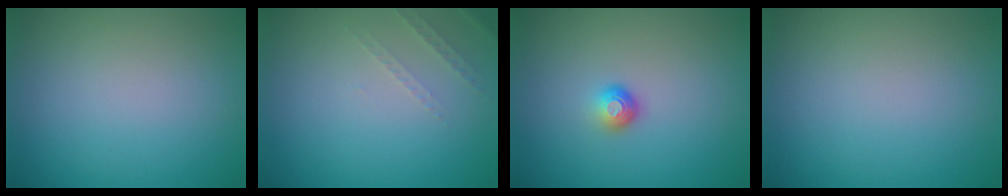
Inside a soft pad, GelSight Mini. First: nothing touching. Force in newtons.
{"total": 1.3, "press": 1.2, "slide": 0.4}
{"total": 1.5, "press": 1.0, "slide": 1.1}
{"total": 0.0}